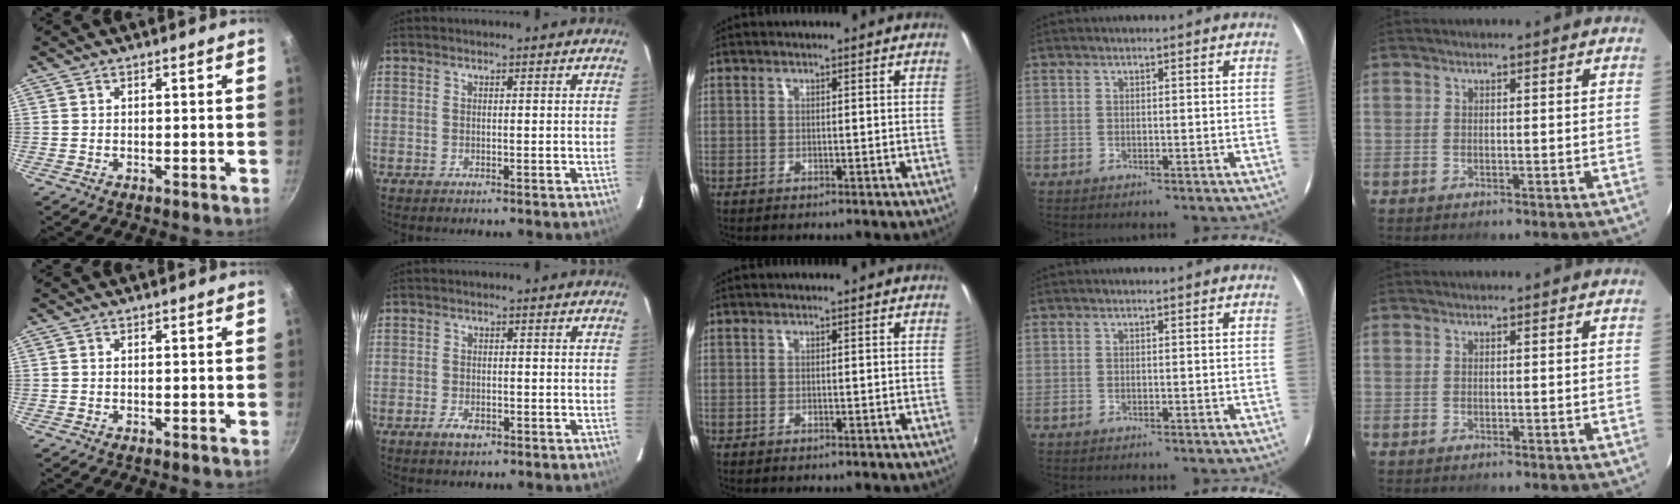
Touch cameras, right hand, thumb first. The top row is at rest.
{"index": {"total": 2.9, "force": [-1.7, 1.4, 1.9], "torque": [-0.041, -0.002, -0.029]}}